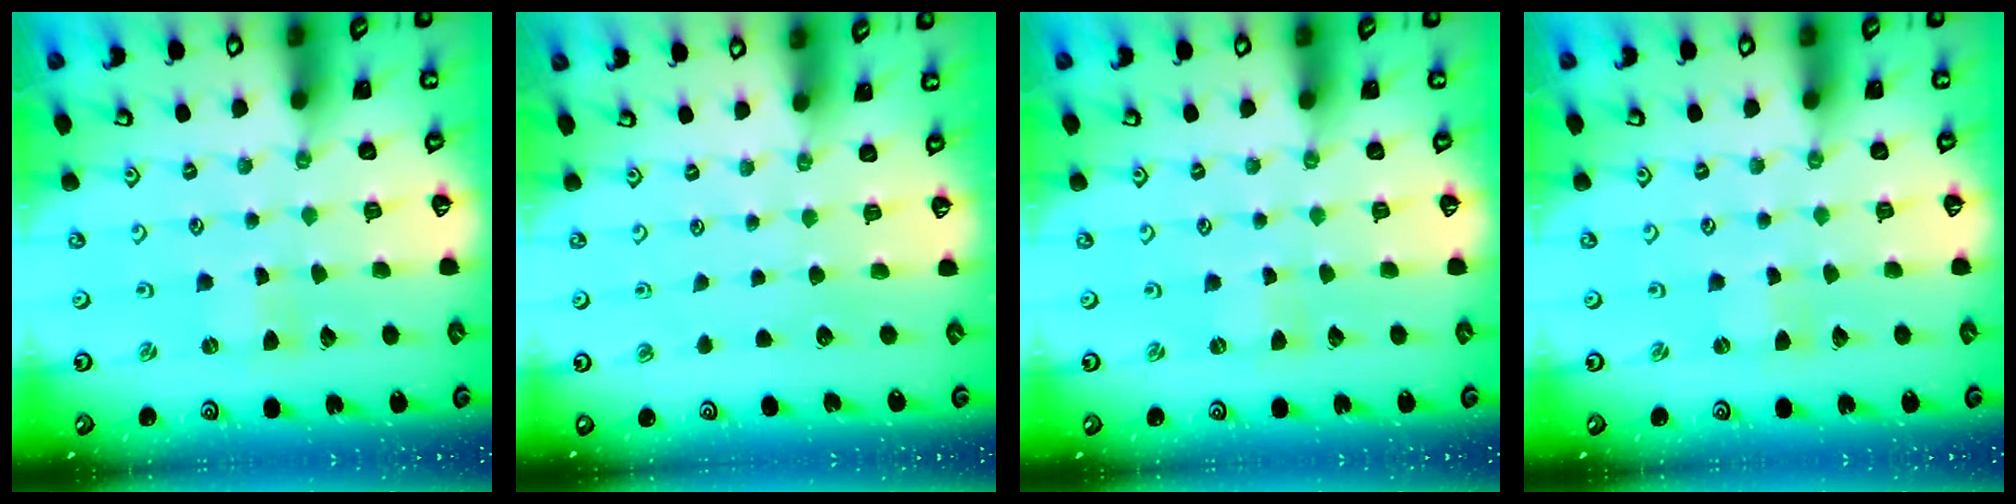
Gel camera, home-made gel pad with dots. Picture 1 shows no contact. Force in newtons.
{"total": 0.0}
{"total": 0.0}
{"total": 0.0}